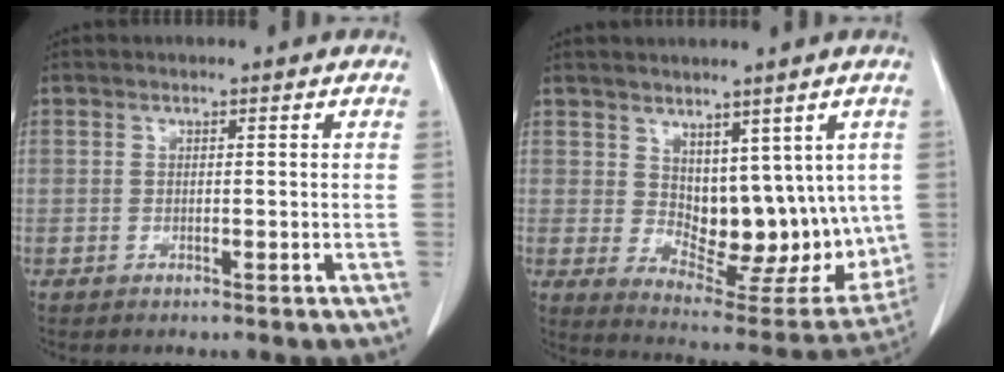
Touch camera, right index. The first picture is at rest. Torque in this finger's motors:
{"motor_torque": [0.34, 0.21, 0.19, 0.04]}